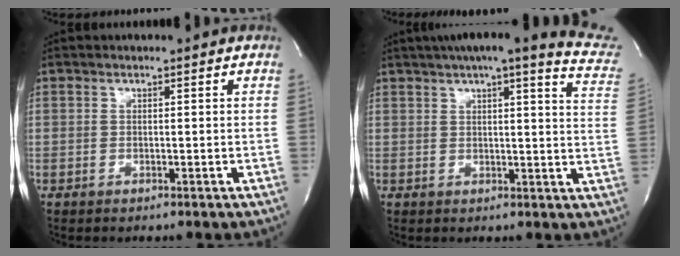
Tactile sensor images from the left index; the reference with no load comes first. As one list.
[{"total": 21.6, "force": [18.1, 2.2, 11.6], "torque": [-0.157, -0.022, 0.197]}]